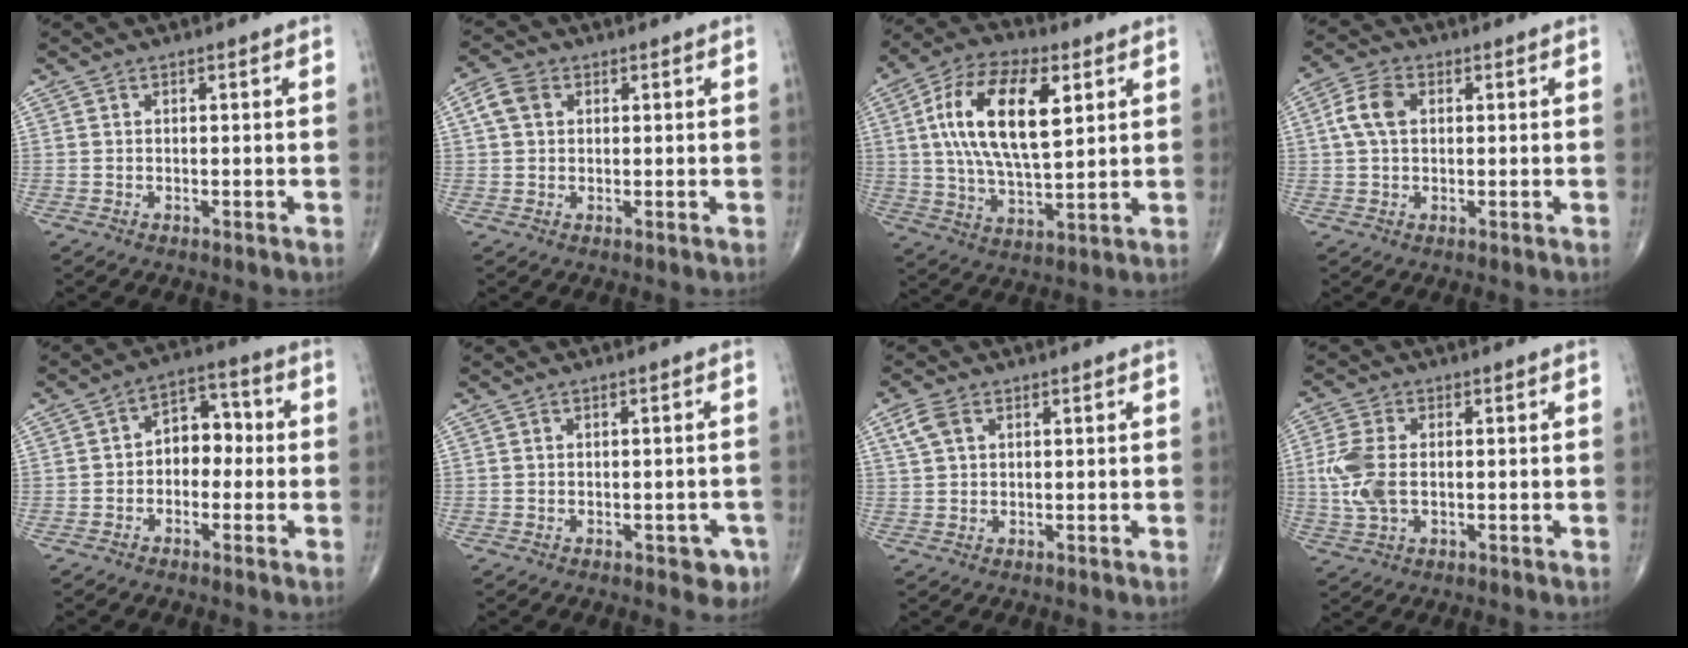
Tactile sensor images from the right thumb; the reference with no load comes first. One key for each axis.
{"total": 4.3, "fx": 1.2, "fy": 3.2, "fz": 2.6, "tx": -0.050, "ty": 0.011, "tz": 0.020}
{"total": 18.0, "fx": 5.0, "fy": 8.1, "fz": 15.3, "tx": -0.276, "ty": -0.002, "tz": 0.087}
{"total": 5.8, "fx": 1.1, "fy": 3.8, "fz": 4.3, "tx": -0.092, "ty": 0.013, "tz": 0.016}
{"total": 7.1, "fx": -0.7, "fy": 5.1, "fz": 4.9, "tx": -0.042, "ty": 0.032, "tz": -0.027}
{"total": 3.5, "fx": -1.6, "fy": 2.0, "fz": 2.3, "tx": -0.006, "ty": 0.009, "tz": -0.017}
{"total": 3.5, "fx": 1.6, "fy": 2.2, "fz": 2.3, "tx": -0.055, "ty": 0.009, "tz": 0.036}
{"total": 7.6, "fx": -0.2, "fy": 4.4, "fz": 6.1, "tx": -0.155, "ty": 0.001, "tz": -0.005}